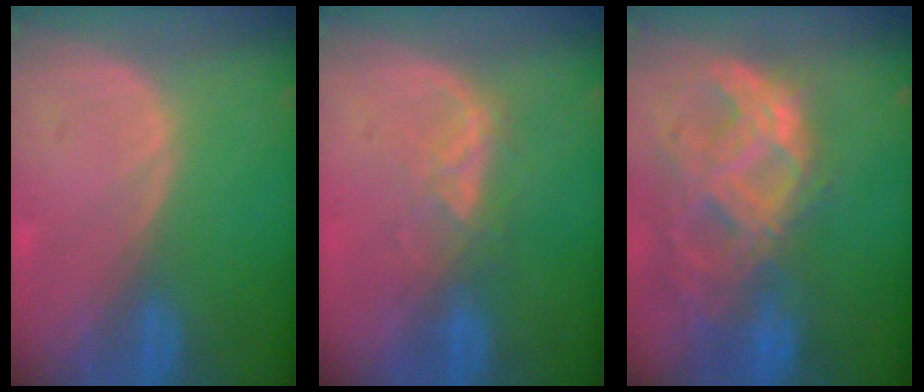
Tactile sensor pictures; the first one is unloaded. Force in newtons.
{"total": 3.8, "press": 3.8, "slide": 0.6}
{"total": 11.3, "press": 9.5, "slide": 6.0}